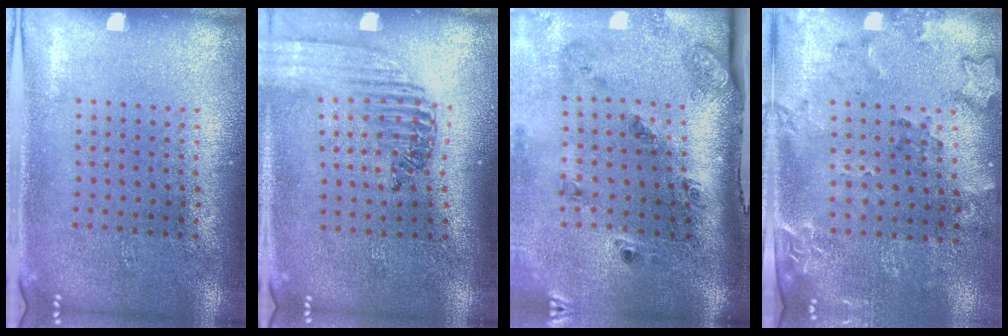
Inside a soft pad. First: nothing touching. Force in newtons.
{"total": 1.3, "press": 1.3, "slide": 0.4}
{"total": 2.4, "press": 1.7, "slide": 1.8}
{"total": 1.9, "press": 1.6, "slide": 1.1}